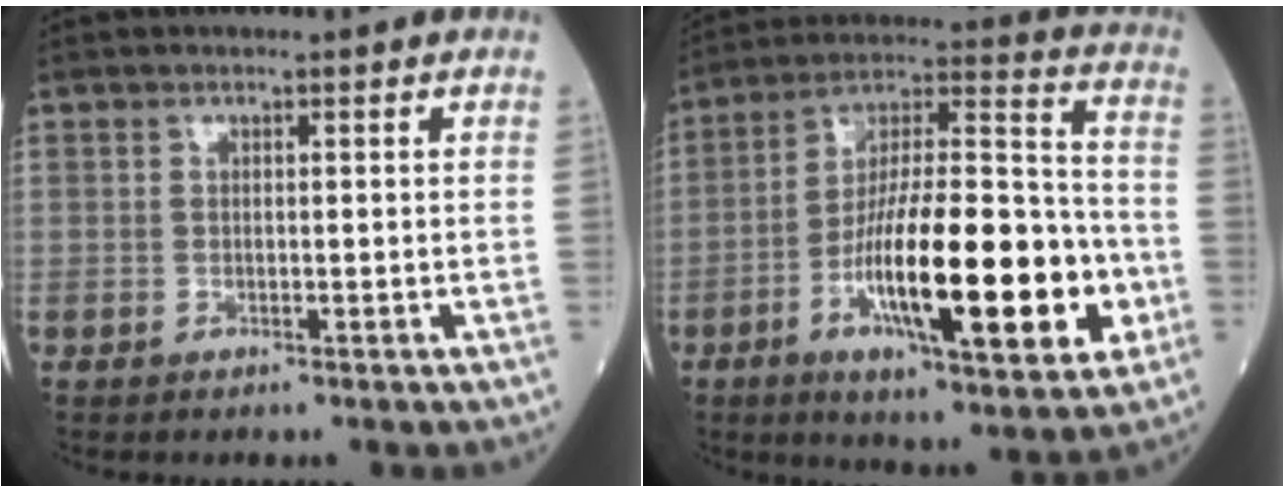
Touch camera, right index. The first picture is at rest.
{"total": 25.2, "force": [-6.8, 6.0, 23.5], "torque": [-0.401, -0.001, -0.103]}